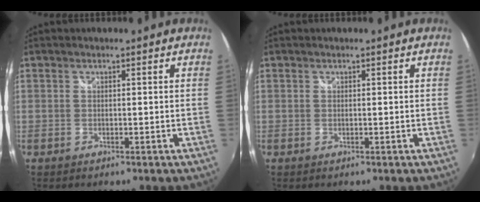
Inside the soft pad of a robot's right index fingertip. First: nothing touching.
{"total": 0.0}